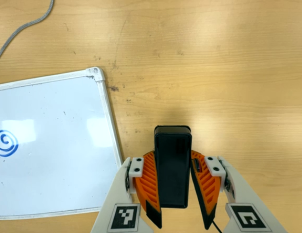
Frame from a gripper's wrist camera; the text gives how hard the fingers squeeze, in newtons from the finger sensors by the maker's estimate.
{"total": 8.9, "left": 7.2, "right": 10.7}